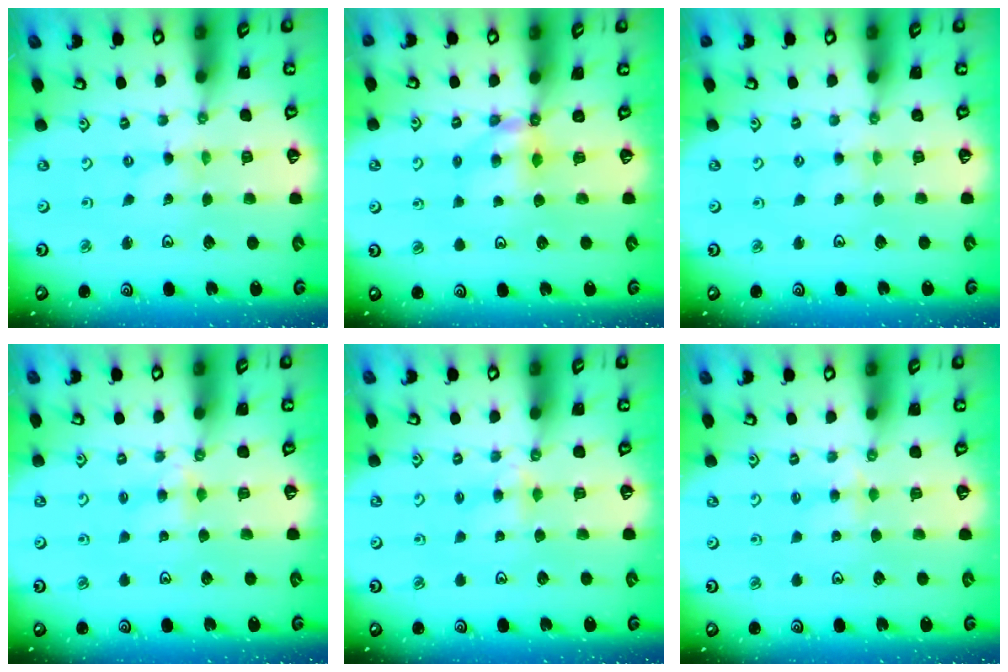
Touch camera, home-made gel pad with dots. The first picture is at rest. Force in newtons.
{"total": 5.8, "press": 5.8, "slide": 0.2}
{"total": 2.5, "press": 2.4, "slide": 0.4}
{"total": 3.5, "press": 3.4, "slide": 0.4}
{"total": 3.5, "press": 3.4, "slide": 0.4}
{"total": 2.6, "press": 2.5, "slide": 0.4}